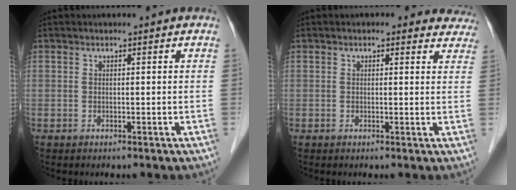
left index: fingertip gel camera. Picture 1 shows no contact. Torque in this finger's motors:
{"motor_torque": [1.09, -1.02, 0.20, 0.00]}